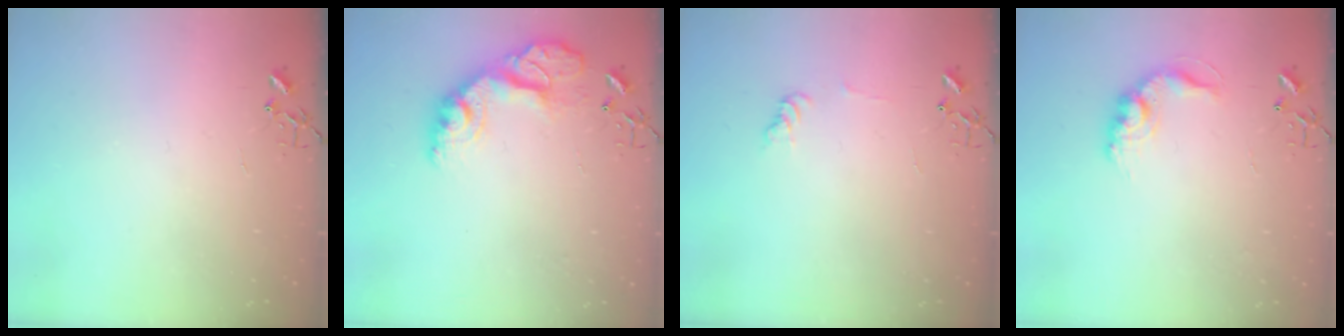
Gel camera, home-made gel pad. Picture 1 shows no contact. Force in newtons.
{"total": 15.2, "press": 15.1, "slide": 1.1}
{"total": 5.3, "press": 5.3, "slide": 0.2}
{"total": 12.6, "press": 12.5, "slide": 0.6}